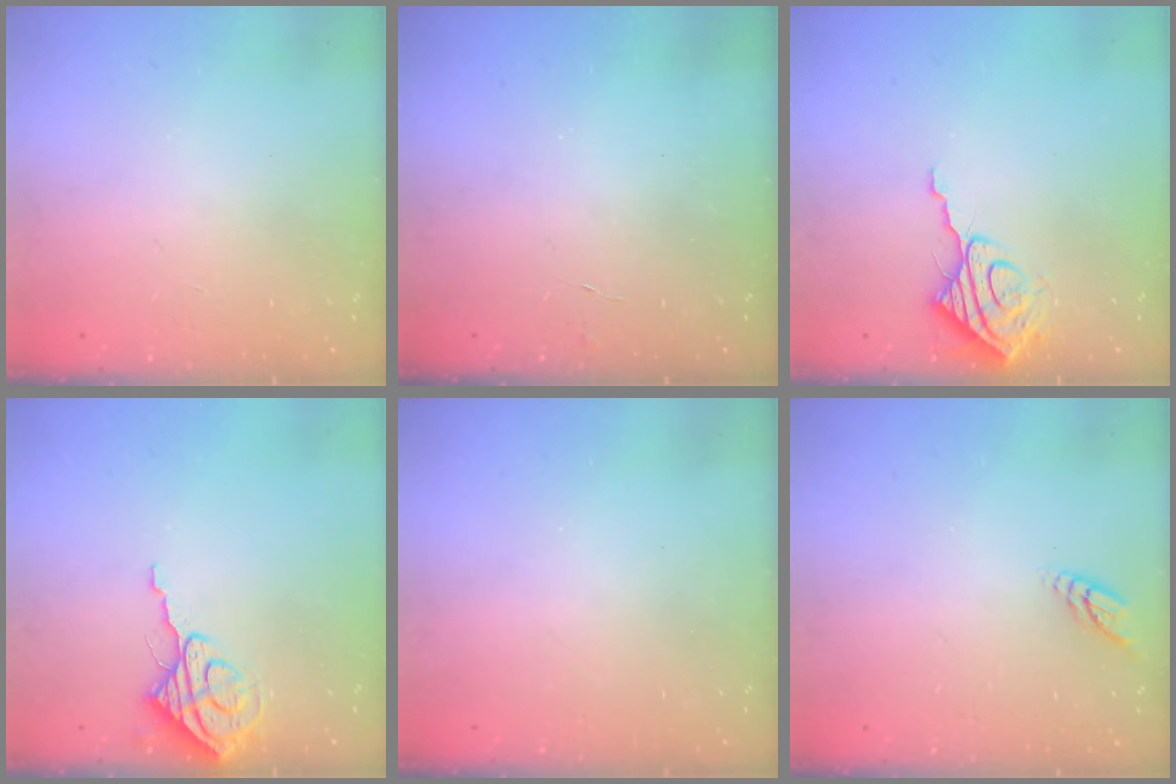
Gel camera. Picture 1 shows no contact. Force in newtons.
{"total": 2.8, "press": 2.8, "slide": 0.3}
{"total": 8.7, "press": 8.7, "slide": 0.5}
{"total": 7.6, "press": 7.5, "slide": 0.5}
{"total": 0.0}
{"total": 3.8, "press": 3.8, "slide": 0.4}